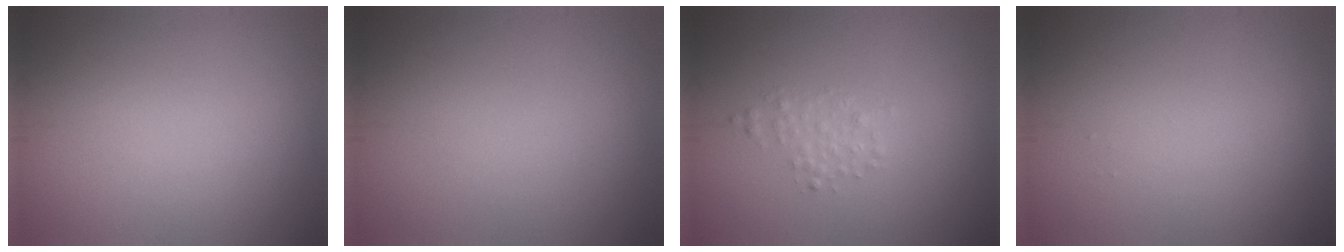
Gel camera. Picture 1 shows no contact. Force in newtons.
{"total": 0.0}
{"total": 1.4, "press": 1.4, "slide": 0.0}
{"total": 0.0}